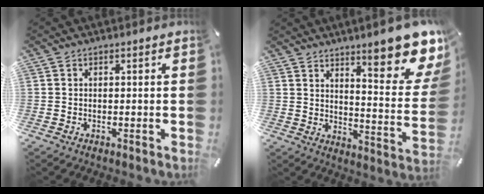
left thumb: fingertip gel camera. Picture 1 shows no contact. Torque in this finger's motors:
{"motor_torque": [2.47, 2.54, 0.85, -0.06, 0.16]}